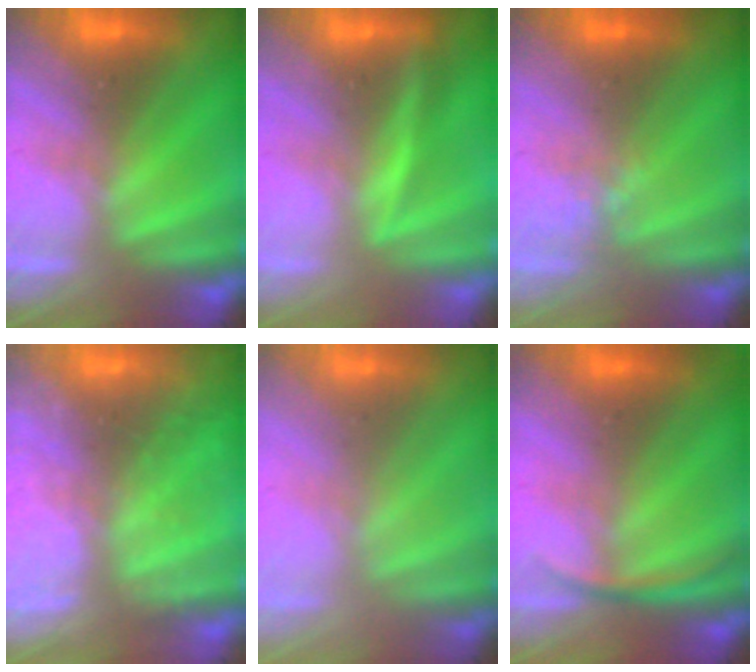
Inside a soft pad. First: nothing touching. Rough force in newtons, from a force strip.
{"total": 2.9}
{"total": 1.1}
{"total": 6.5}
{"total": 2.6}
{"total": 2.9}